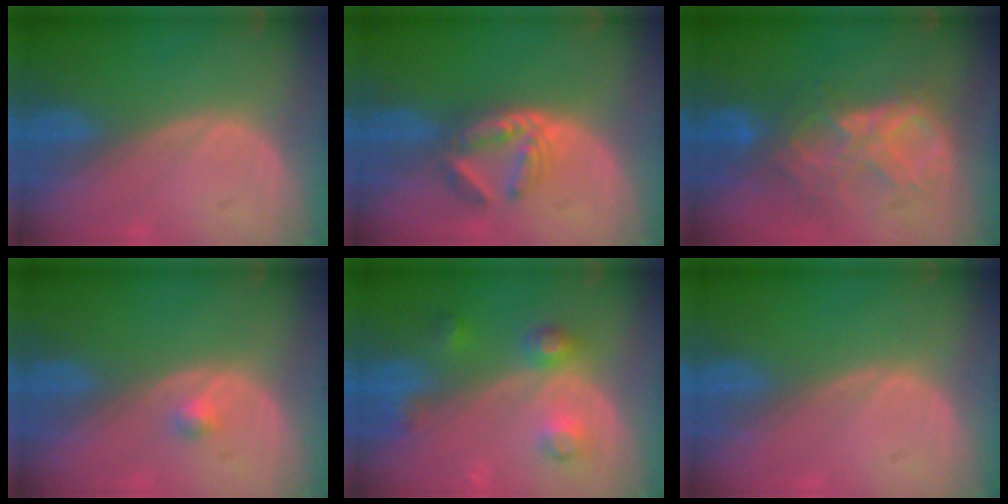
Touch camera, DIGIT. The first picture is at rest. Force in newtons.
{"total": 6.0, "press": 5.3, "slide": 2.8}
{"total": 8.8, "press": 7.7, "slide": 4.4}
{"total": 1.3, "press": 1.1, "slide": 0.7}
{"total": 4.9, "press": 4.9, "slide": 0.2}
{"total": 0.0}